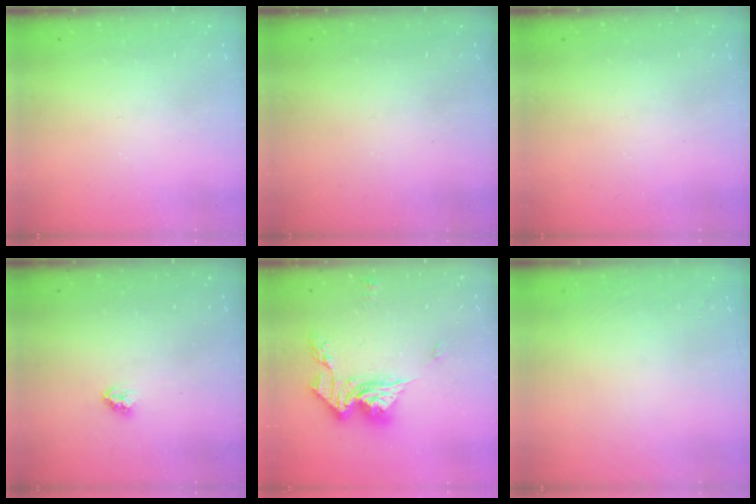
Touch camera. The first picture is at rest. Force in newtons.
{"total": 0.0}
{"total": 0.0}
{"total": 2.4, "press": 2.4, "slide": 0.1}
{"total": 14.7, "press": 14.6, "slide": 1.5}
{"total": 0.0}